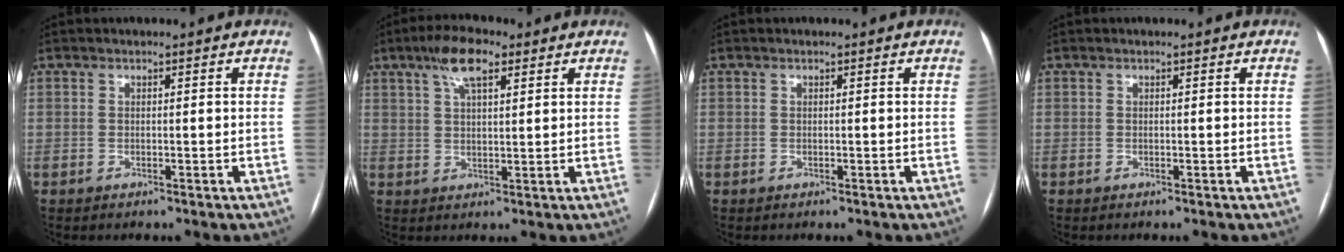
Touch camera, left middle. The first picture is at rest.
{"total": 6.7, "force": [3.9, 2.0, 5.1], "torque": [-0.099, 0.018, 0.067]}
{"total": 0.0}
{"total": 0.0}